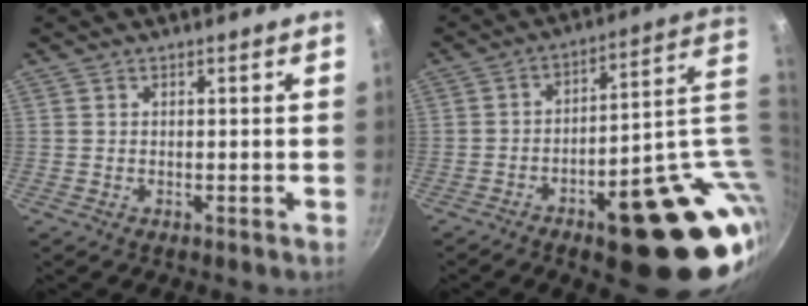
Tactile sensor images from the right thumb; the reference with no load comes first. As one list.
[{"total": 25.7, "force": [-3.7, 10.9, 23.0], "torque": [-0.230, 0.015, -0.027]}]